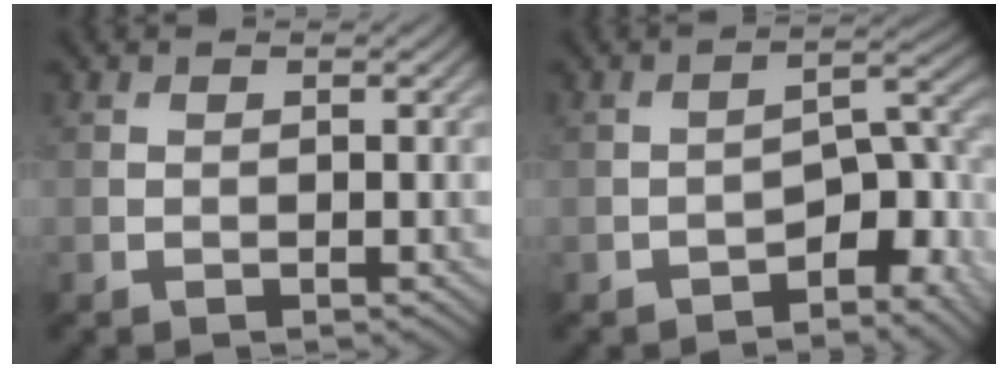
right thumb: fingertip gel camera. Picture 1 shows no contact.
{"total": 6.6, "force": [-4.1, 2.6, 4.5], "torque": [-0.051, 0.010, -0.070]}